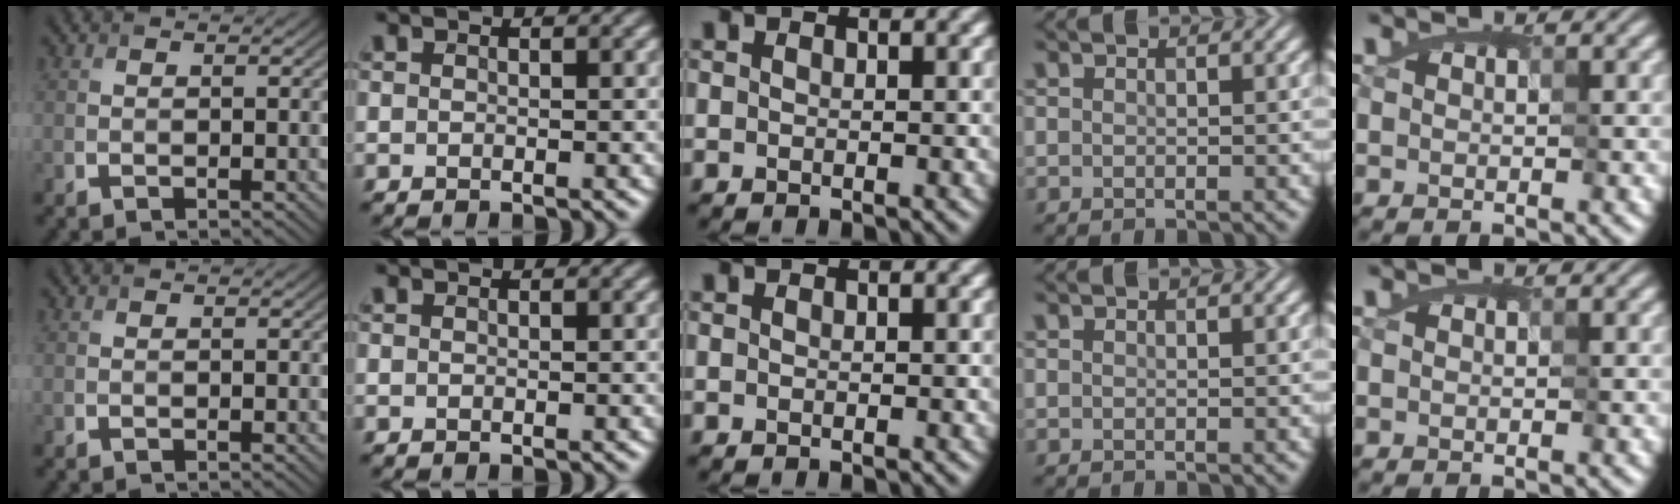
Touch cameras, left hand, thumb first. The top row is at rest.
{}